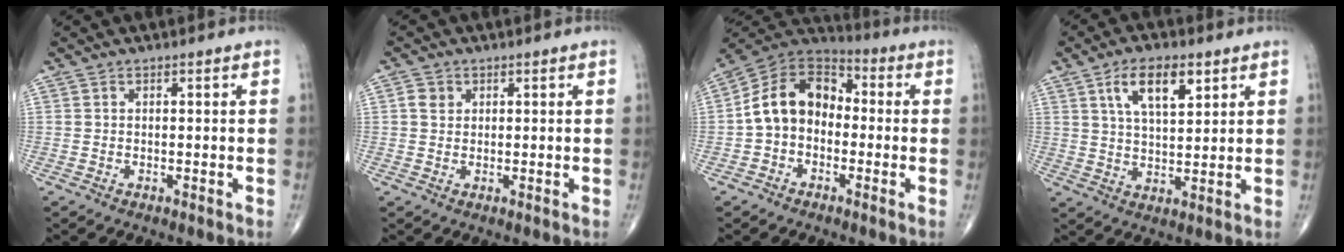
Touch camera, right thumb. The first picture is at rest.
{"total": 2.3, "force": [0.7, 2.0, 1.0], "torque": [-0.011, 0.000, 0.011]}
{"total": 12.6, "force": [-1.2, 9.4, 8.3], "torque": [-0.124, 0.044, -0.040]}
{"total": 9.3, "force": [4.4, 4.1, 7.1], "torque": [-0.108, -0.019, 0.081]}